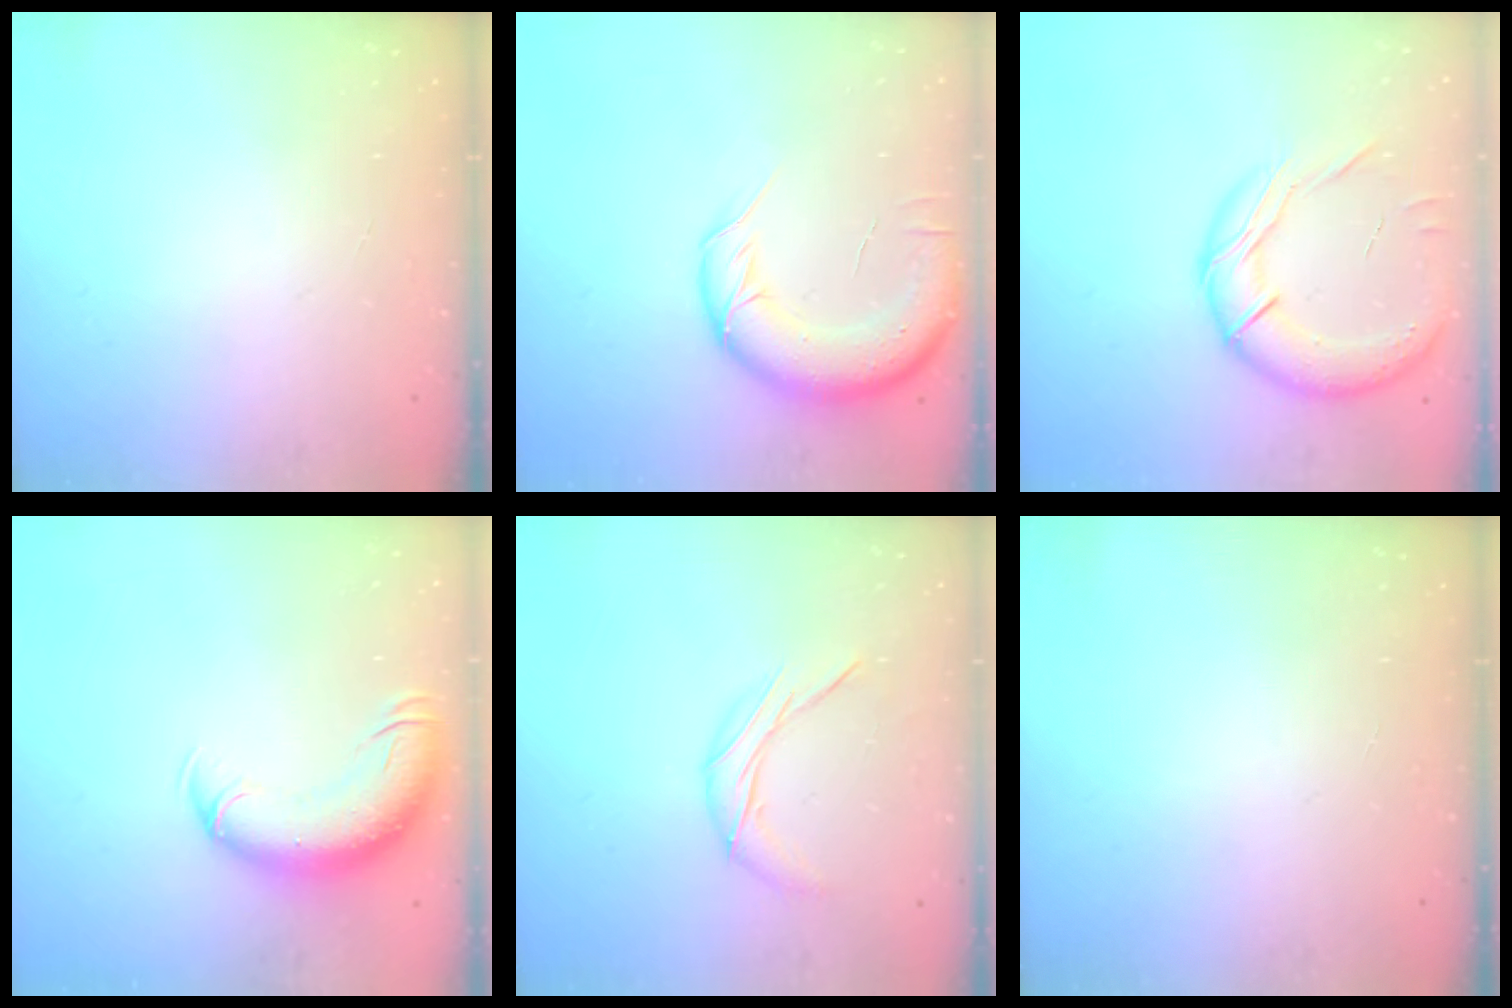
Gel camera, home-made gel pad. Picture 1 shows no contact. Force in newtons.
{"total": 14.6, "press": 14.3, "slide": 3.1}
{"total": 17.8, "press": 17.6, "slide": 2.9}
{"total": 11.3, "press": 10.9, "slide": 3.0}
{"total": 7.8, "press": 7.8, "slide": 0.1}
{"total": 0.0}